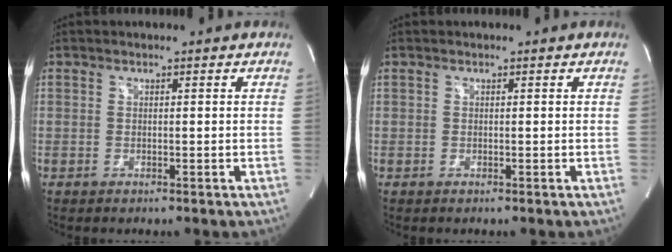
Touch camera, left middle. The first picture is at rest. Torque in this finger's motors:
{"motor_torque": [-0.05, 0.07, 0.00, -0.01]}